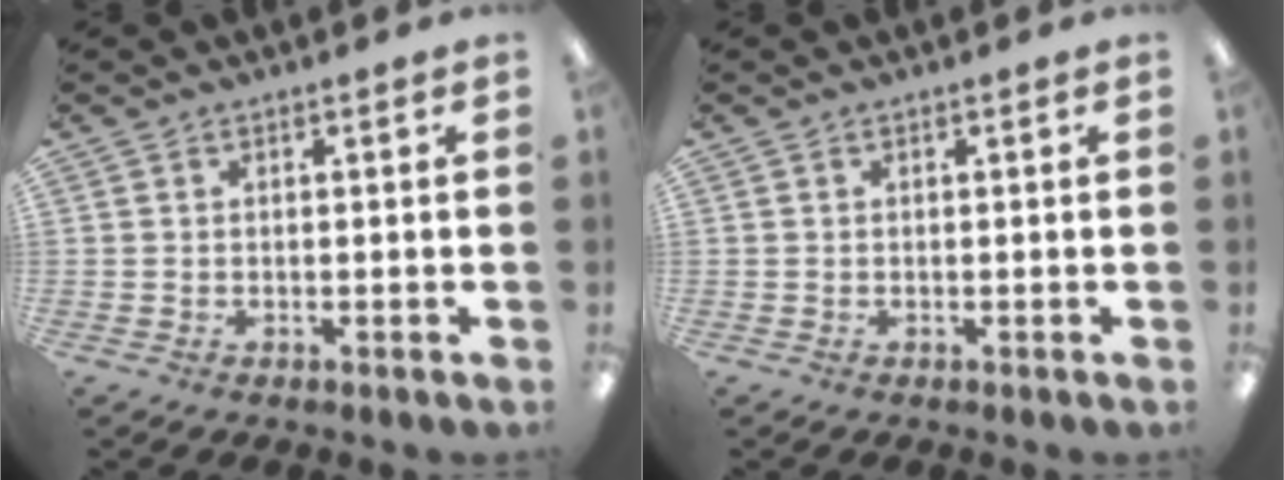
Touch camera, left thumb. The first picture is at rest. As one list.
[{"total": 0.0}]